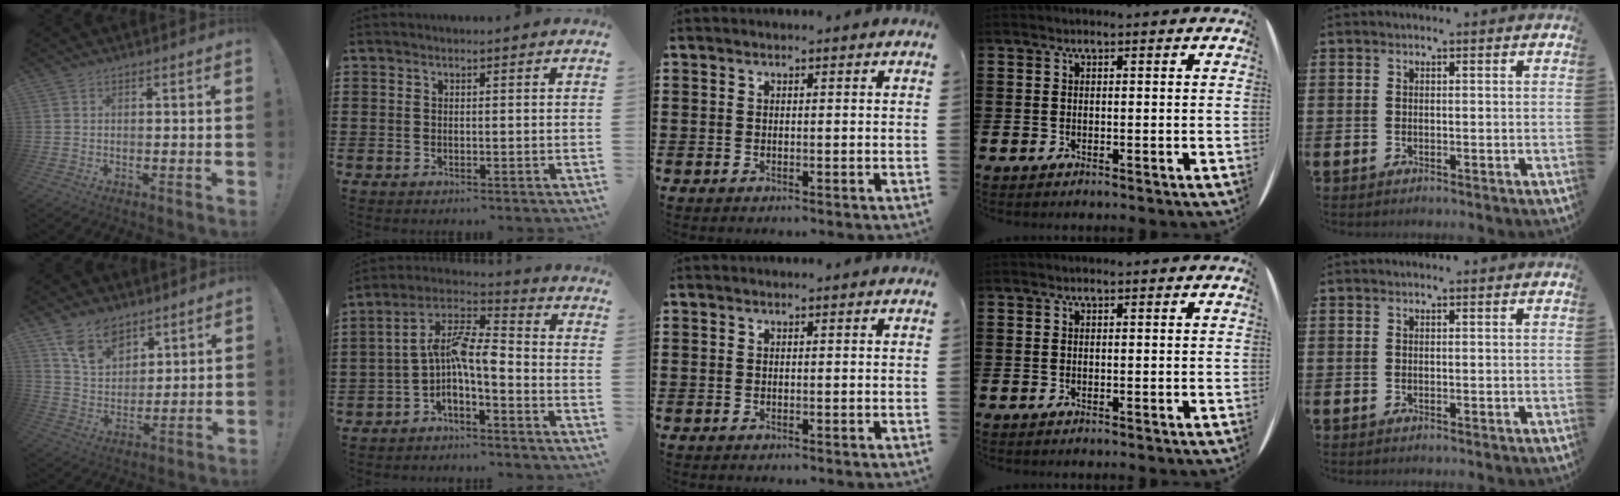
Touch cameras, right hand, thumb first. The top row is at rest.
{"thumb": {"total": 11.6, "force": [8.0, 7.1, 4.4], "torque": [-0.071, -0.047, 0.154]}, "index": {"total": 8.1, "force": [-1.1, 2.8, 7.6], "torque": [-0.161, -0.003, -0.027]}}